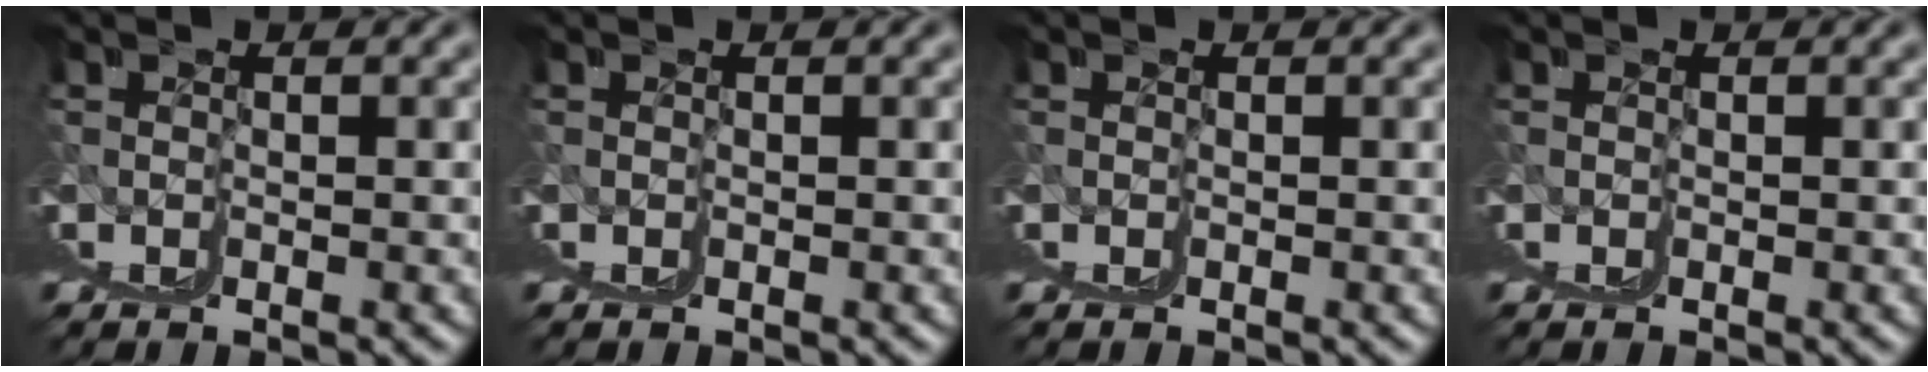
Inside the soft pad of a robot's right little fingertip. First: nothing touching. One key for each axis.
{"total": 0.0}
{"total": 0.0}
{"total": 0.0}